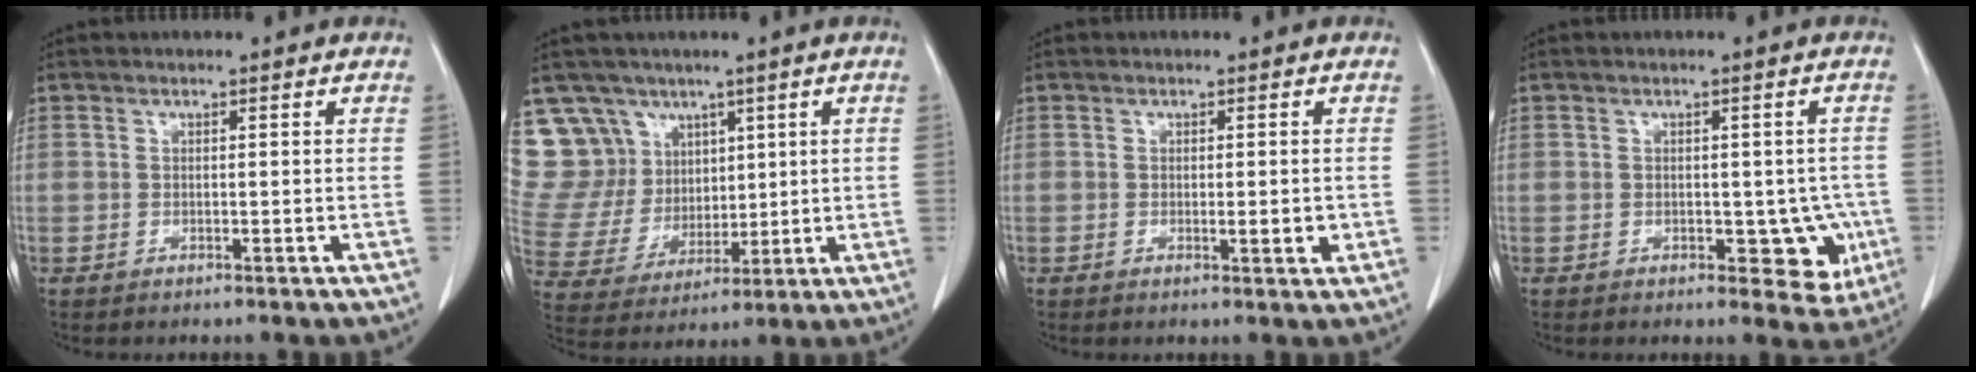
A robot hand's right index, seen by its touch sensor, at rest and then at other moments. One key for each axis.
{"total": 13.3, "fx": 8.4, "fy": 10.2, "fz": 1.8, "tx": -0.061, "ty": 0.048, "tz": 0.187}
{"total": 2.1, "fx": -0.3, "fy": 0.5, "fz": 2.0, "tx": -0.030, "ty": -0.002, "tz": -0.001}
{"total": 6.0, "fx": -1.5, "fy": 3.6, "fz": 4.6, "tx": -0.031, "ty": 0.006, "tz": -0.008}